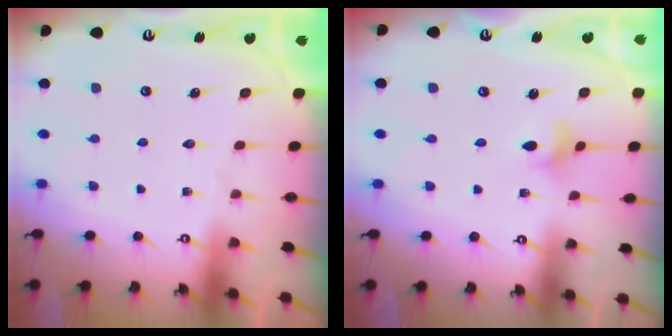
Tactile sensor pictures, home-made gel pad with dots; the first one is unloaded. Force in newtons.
{"total": 3.5, "press": 3.5, "slide": 0.4}